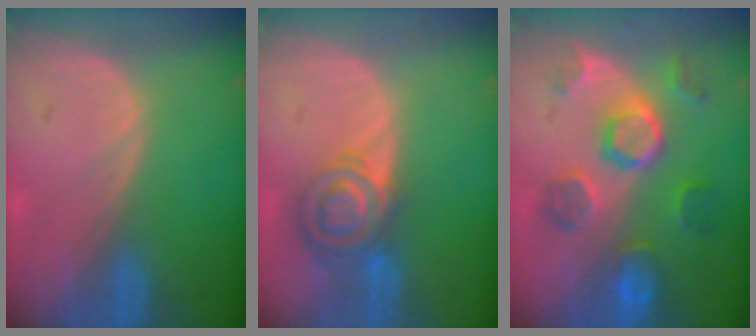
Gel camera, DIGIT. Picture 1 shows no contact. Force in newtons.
{"total": 7.4, "press": 6.3, "slide": 3.9}
{"total": 8.5, "press": 8.4, "slide": 0.8}